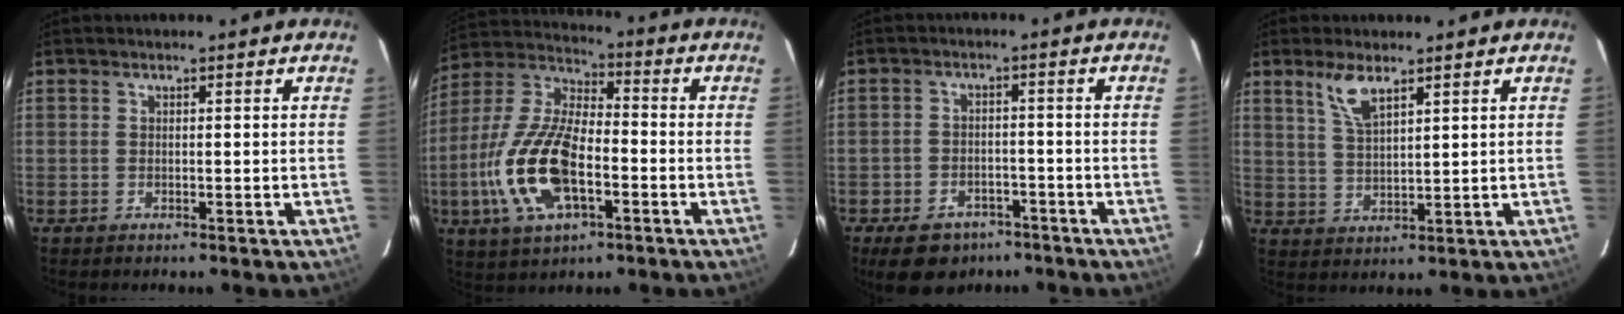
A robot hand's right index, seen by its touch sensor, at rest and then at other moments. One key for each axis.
{"total": 17.3, "fx": -5.2, "fy": 7.7, "fz": 14.6, "tx": -0.320, "ty": -0.006, "tz": -0.099}
{"total": 11.1, "fx": -7.6, "fy": 6.8, "fz": 4.4, "tx": -0.112, "ty": 0.012, "tz": -0.103}
{"total": 5.5, "fx": 3.8, "fy": 1.6, "fz": 3.7, "tx": -0.073, "ty": -0.001, "tz": 0.080}